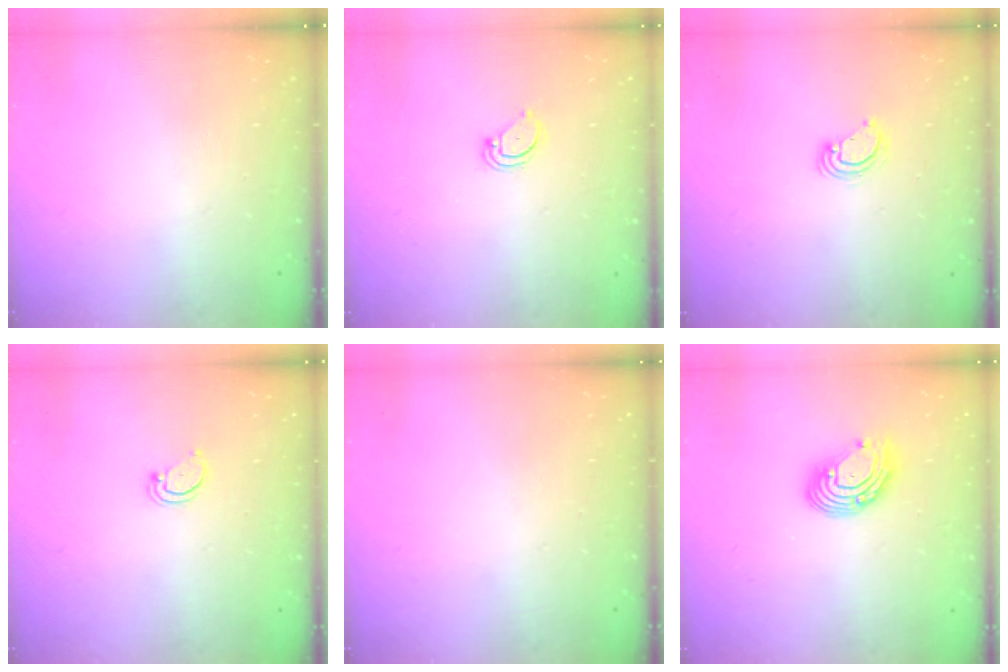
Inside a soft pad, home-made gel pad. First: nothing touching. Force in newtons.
{"total": 2.4, "press": 2.4, "slide": 0.2}
{"total": 3.7, "press": 3.7, "slide": 0.3}
{"total": 2.5, "press": 2.5, "slide": 0.3}
{"total": 0.0}
{"total": 8.9, "press": 8.8, "slide": 0.8}